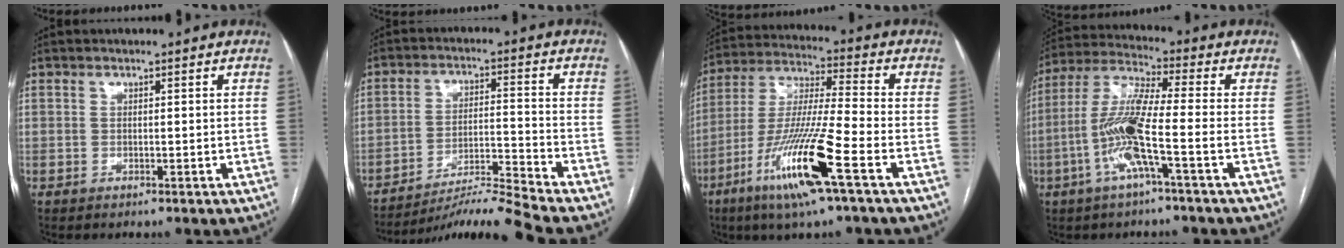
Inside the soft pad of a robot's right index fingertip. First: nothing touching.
{"total": 10.8, "force": [-9.8, -3.7, 2.8], "torque": [-0.043, 0.004, -0.174]}
{"total": 16.1, "force": [-7.6, 0.1, 14.2], "torque": [-0.291, -0.024, -0.143]}
{"total": 11.1, "force": [-3.3, 0.2, 10.6], "torque": [-0.225, 0.006, -0.074]}